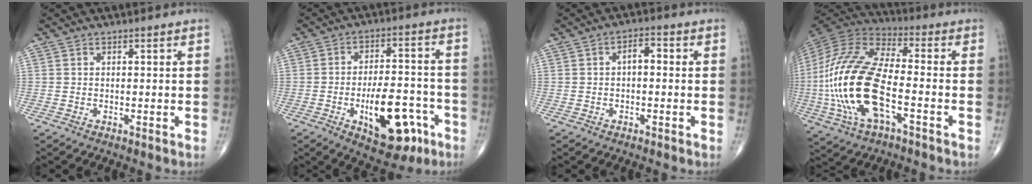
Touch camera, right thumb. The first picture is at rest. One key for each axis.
{"total": 14.9, "fx": -5.9, "fy": 7.1, "fz": 11.8, "tx": -0.147, "ty": 0.036, "tz": -0.078}
{"total": 3.2, "fx": 0.1, "fy": 1.7, "fz": 2.7, "tx": -0.033, "ty": 0.014, "tz": -0.004}
{"total": 23.1, "fx": -5.1, "fy": 10.0, "fz": 20.2, "tx": -0.451, "ty": 0.018, "tz": -0.090}